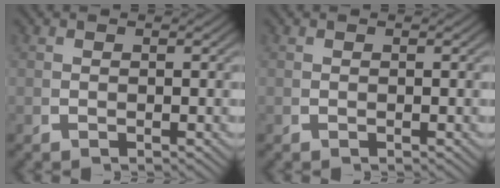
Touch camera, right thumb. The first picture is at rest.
{"total": 0.0}